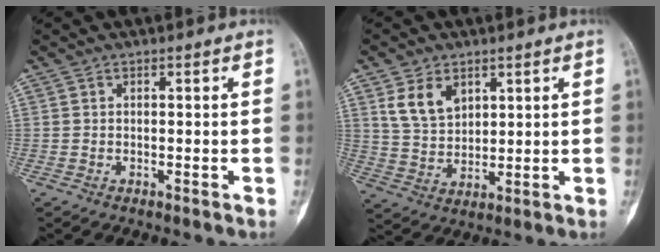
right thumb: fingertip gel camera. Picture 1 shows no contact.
{"total": 7.6, "force": [3.8, 5.1, 4.3], "torque": [-0.062, -0.019, 0.080]}